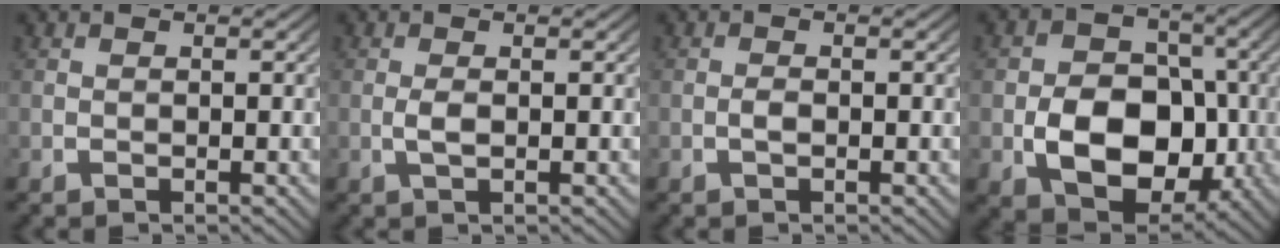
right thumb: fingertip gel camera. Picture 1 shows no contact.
{"total": 1.3, "force": [-0.1, 0.5, 1.2], "torque": [-0.035, -0.005, 0.001]}
{"total": 0.8, "force": [-0.4, 0.3, 0.6], "torque": [-0.019, -0.003, -0.005]}
{"total": 12.0, "force": [-1.3, 8.8, 8.0], "torque": [-0.166, -0.051, -0.002]}